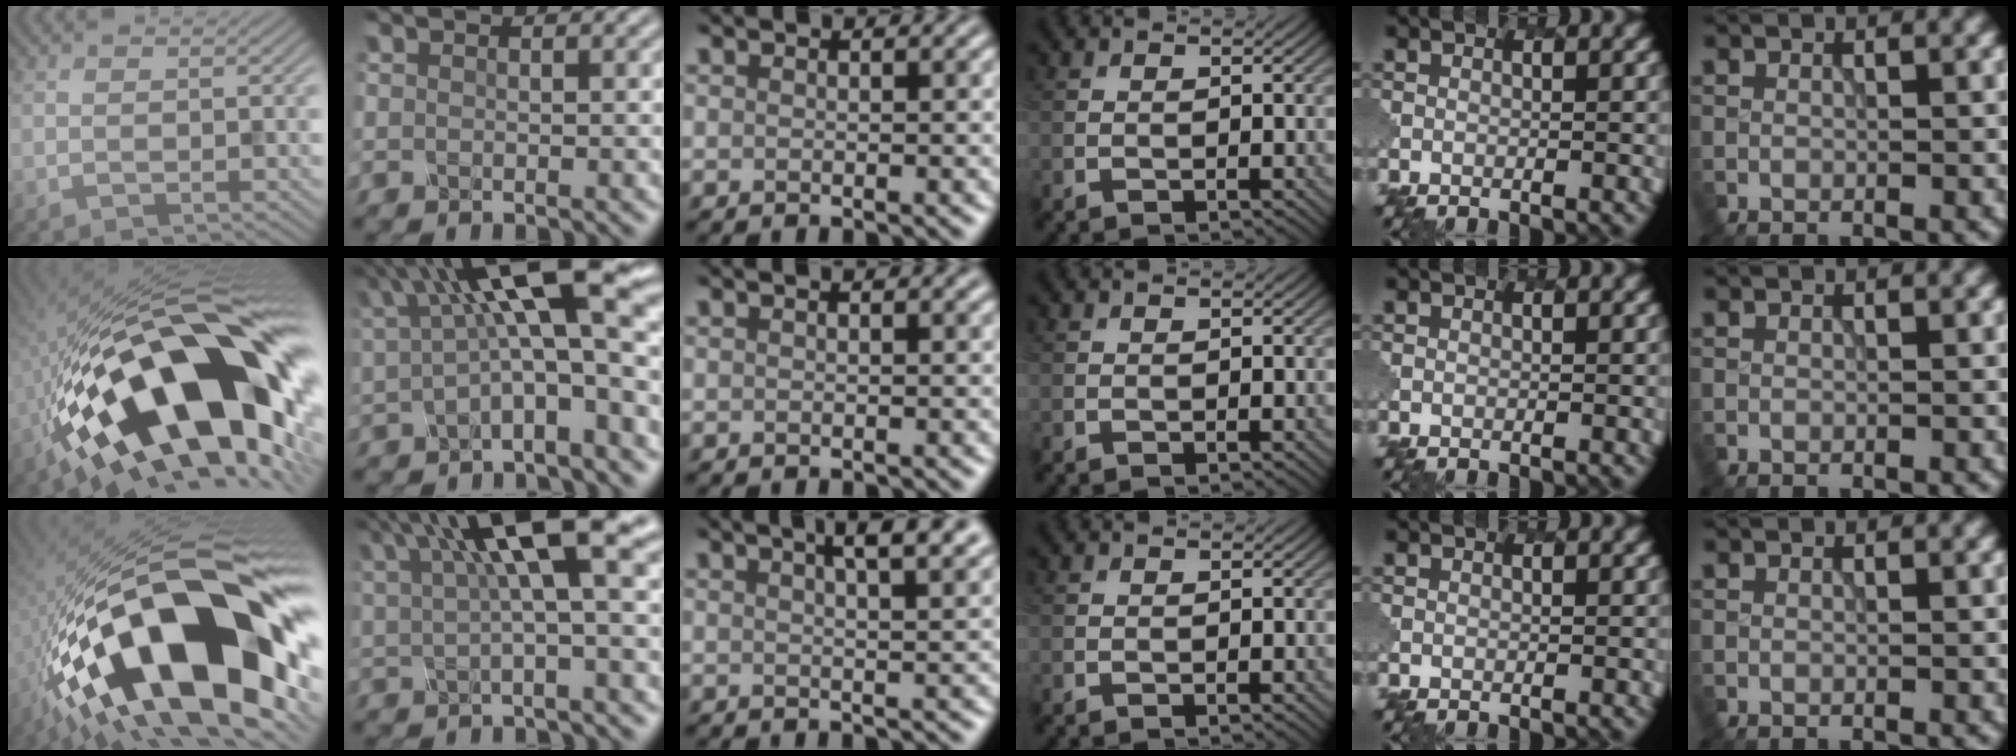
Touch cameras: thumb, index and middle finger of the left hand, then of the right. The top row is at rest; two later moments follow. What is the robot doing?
{"motion": "dispense", "object": "syringe"}